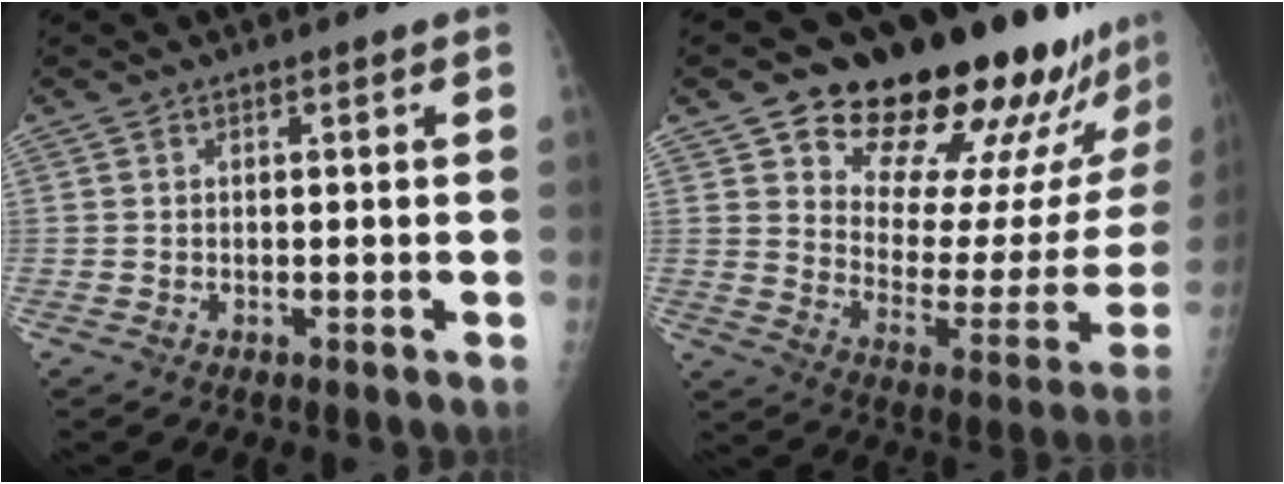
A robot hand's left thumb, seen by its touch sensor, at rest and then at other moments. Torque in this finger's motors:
{"motor_torque": [0.83, 0.75, 1.41, -1.35, 0.16]}